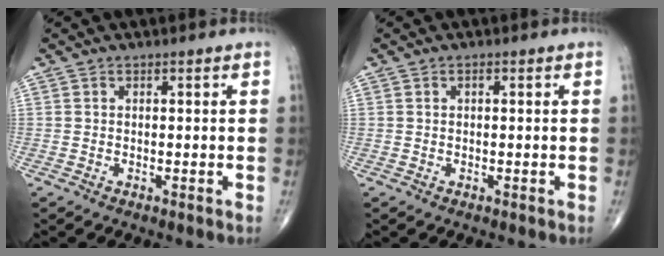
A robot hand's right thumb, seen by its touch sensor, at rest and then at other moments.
{"total": 0.7, "force": [0.2, 0.3, 0.6], "torque": [-0.010, 0.003, 0.003]}